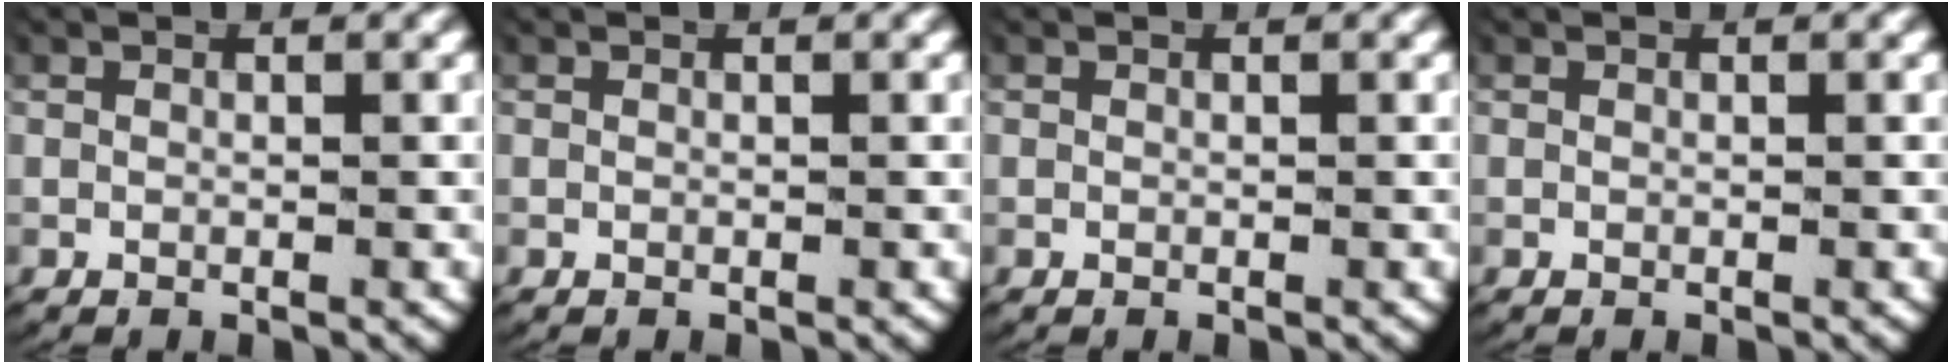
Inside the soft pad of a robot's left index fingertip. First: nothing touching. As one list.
[{"total": 0.0}, {"total": 0.0}, {"total": 0.0}]